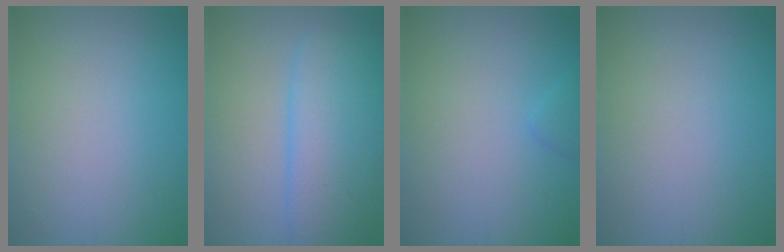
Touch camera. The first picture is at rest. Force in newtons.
{"total": 7.0, "press": 7.0, "slide": 0.6}
{"total": 1.0, "press": 1.0, "slide": 0.1}
{"total": 0.0}